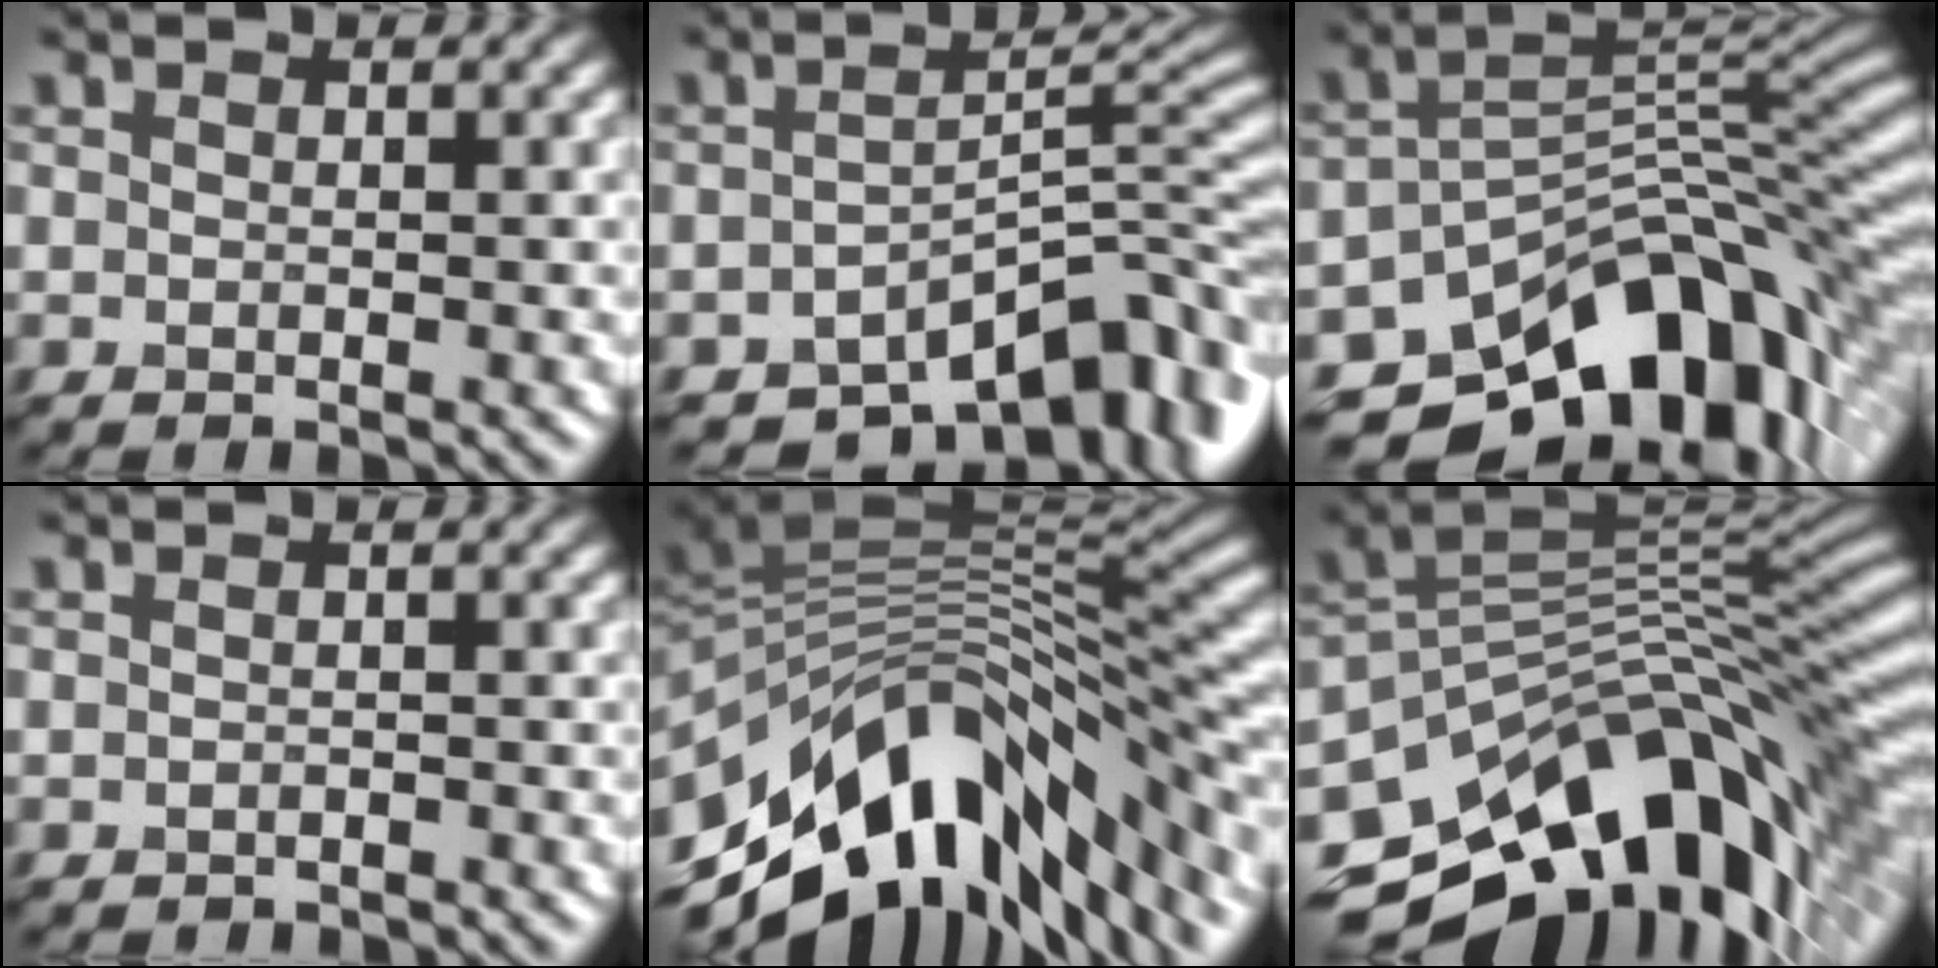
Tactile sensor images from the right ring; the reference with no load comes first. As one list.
[{"total": 9.9, "force": [-6.5, 4.1, 6.2], "torque": [-0.064, -0.005, -0.113]}, {"total": 13.2, "force": [-8.0, 7.1, 7.9], "torque": [-0.123, -0.001, -0.128]}, {"total": 0.9, "force": [-0.9, 0.2, 0.1], "torque": [0.000, 0.000, -0.016]}, {"total": 14.3, "force": [-5.0, 7.2, 11.2], "torque": [-0.188, 0.013, -0.083]}, {"total": 13.7, "force": [-6.0, 7.6, 9.7], "torque": [-0.158, 0.011, -0.104]}]